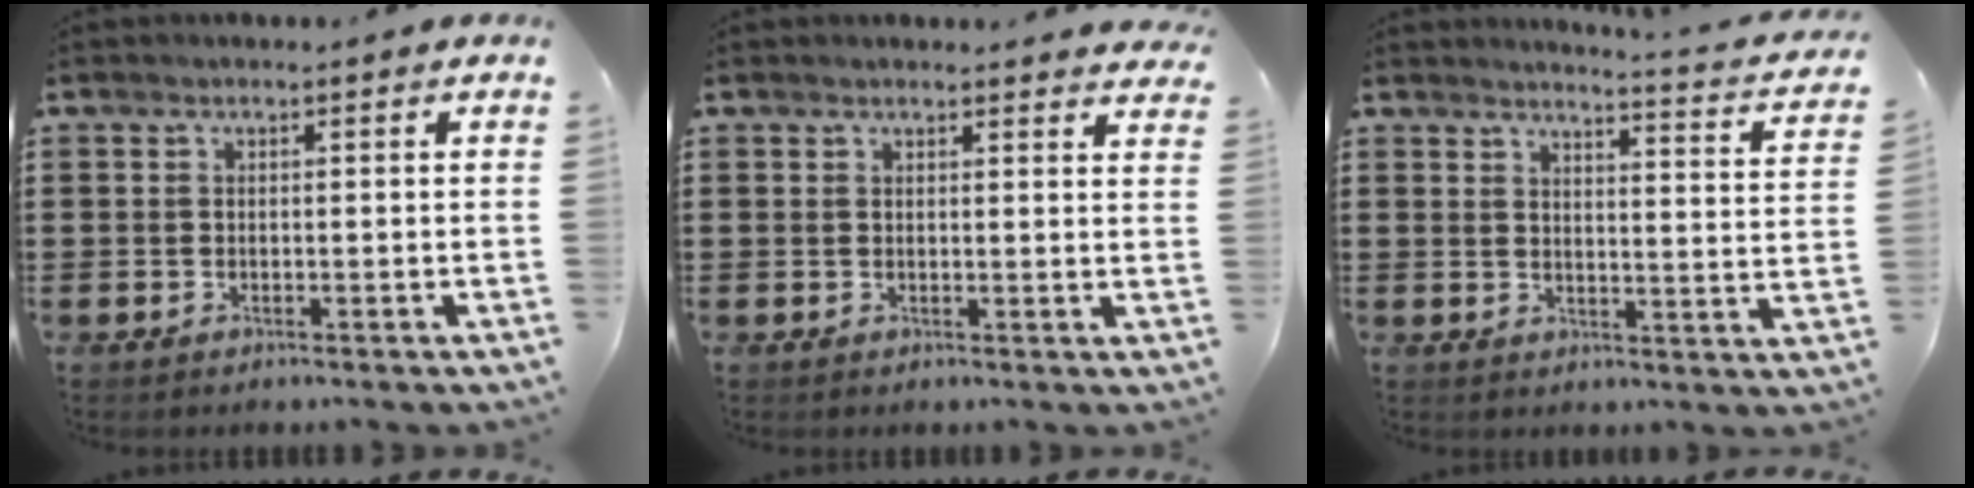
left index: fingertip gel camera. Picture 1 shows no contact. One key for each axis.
{"total": 1.8, "fx": 1.8, "fy": 0.2, "fz": 0.3, "tx": -0.002, "ty": -0.002, "tz": 0.033}
{"total": 3.0, "fx": 2.8, "fy": -0.7, "fz": 0.9, "tx": -0.025, "ty": -0.032, "tz": 0.039}